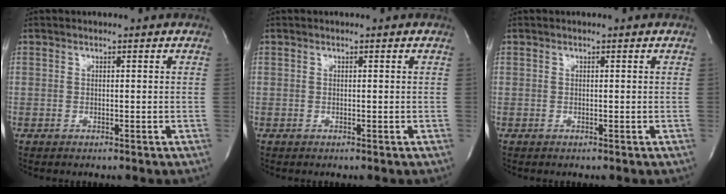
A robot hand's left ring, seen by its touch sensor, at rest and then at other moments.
{"total": 0.0}
{"total": 0.0}